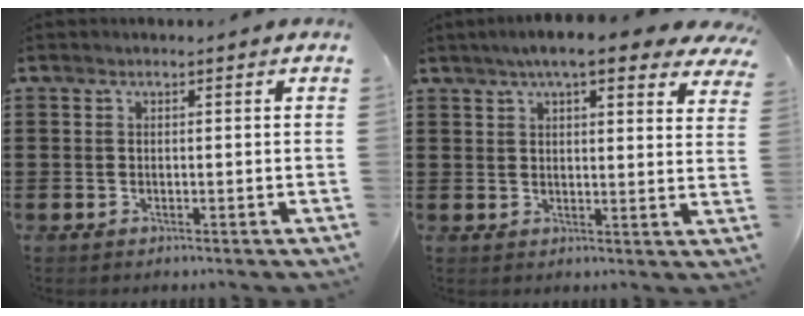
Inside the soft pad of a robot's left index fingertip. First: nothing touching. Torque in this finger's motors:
{"motor_torque": [1.08, -1.06, 1.05, 0.21]}